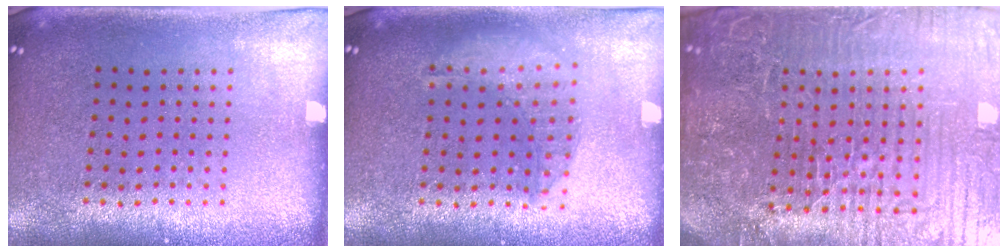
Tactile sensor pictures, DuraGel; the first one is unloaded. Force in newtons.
{"total": 1.4, "press": 1.4, "slide": 0.3}
{"total": 7.3, "press": 6.4, "slide": 3.4}